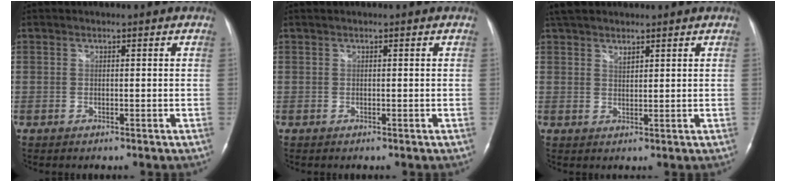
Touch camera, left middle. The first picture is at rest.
{"total": 0.0}
{"total": 4.8, "force": [3.9, 1.6, 2.2], "torque": [-0.047, 0.010, 0.075]}